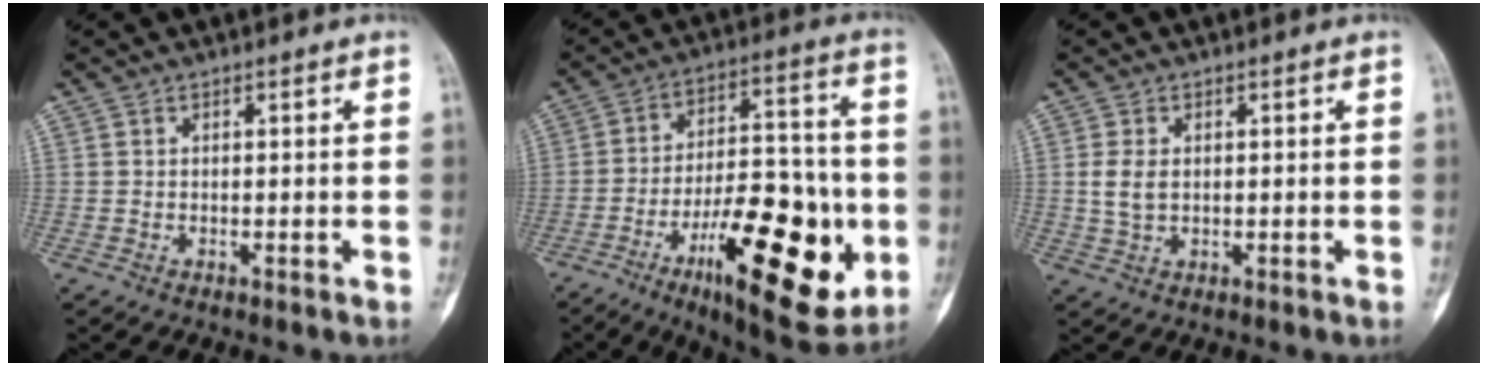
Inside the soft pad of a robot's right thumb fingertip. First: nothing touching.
{"total": 24.7, "force": [-8.1, 9.4, 21.4], "torque": [-0.300, 0.020, -0.112]}
{"total": 3.6, "force": [0.4, 2.3, 2.8], "torque": [-0.057, -0.001, 0.012]}